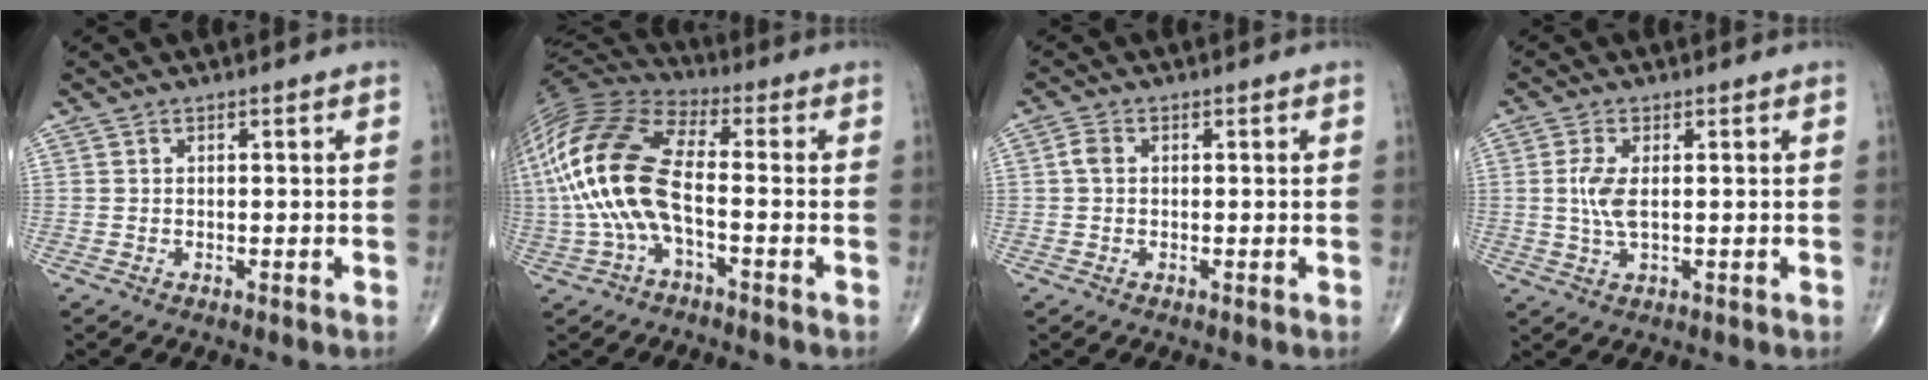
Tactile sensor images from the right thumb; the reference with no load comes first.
{"total": 18.2, "force": [-2.4, 7.9, 16.3], "torque": [-0.360, 0.032, -0.052]}
{"total": 2.0, "force": [0.1, 1.4, 1.4], "torque": [-0.028, 0.005, -0.001]}
{"total": 4.6, "force": [0.4, 1.8, 4.2], "torque": [-0.100, -0.004, 0.009]}